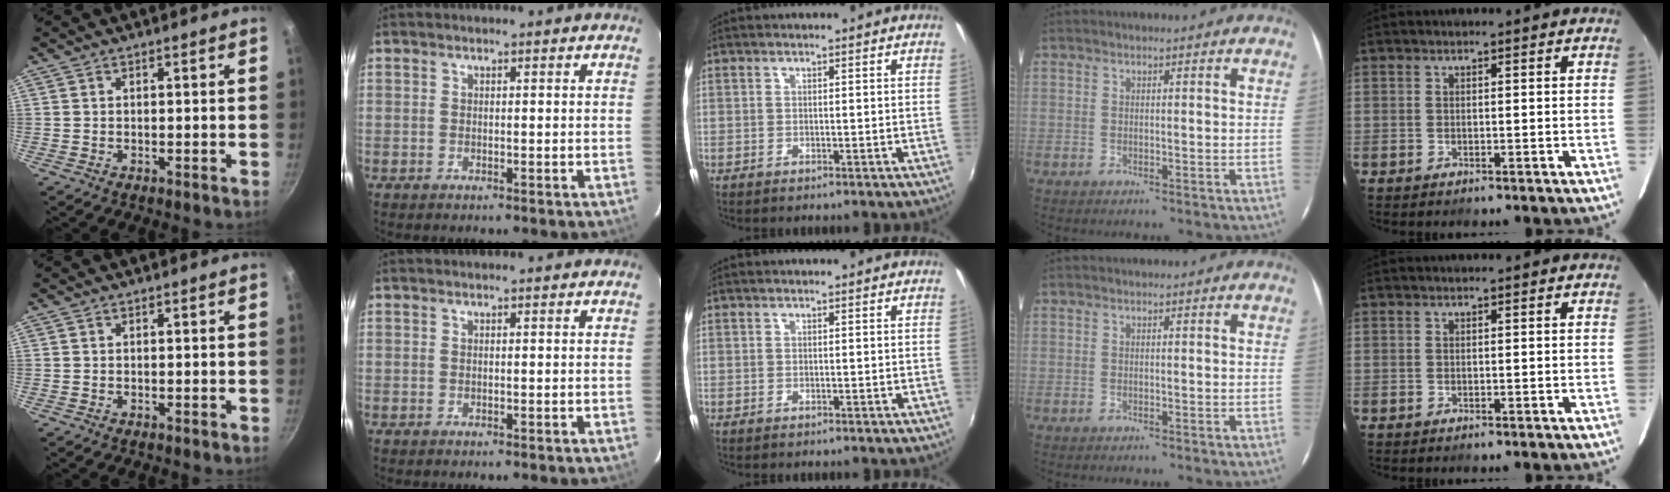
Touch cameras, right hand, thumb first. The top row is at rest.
{}